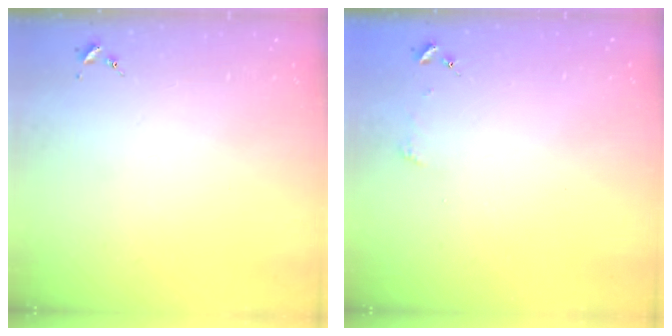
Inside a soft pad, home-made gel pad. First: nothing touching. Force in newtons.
{"total": 2.4, "press": 2.4, "slide": 0.2}